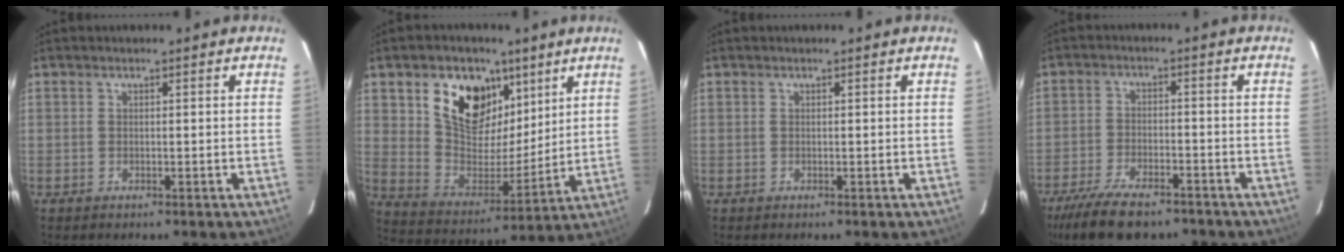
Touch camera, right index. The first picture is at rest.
{"total": 16.5, "force": [8.4, 10.7, 9.2], "torque": [-0.180, 0.013, 0.163]}
{"total": 0.0}
{"total": 14.1, "force": [-10.9, 5.4, 7.2], "torque": [-0.164, -0.025, -0.182]}